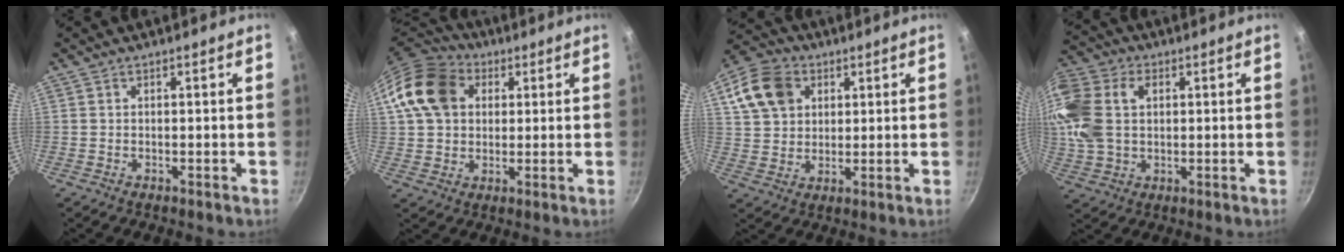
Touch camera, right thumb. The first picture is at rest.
{"total": 14.6, "force": [3.9, 11.3, 8.3], "torque": [-0.139, 0.018, 0.057]}
{"total": 12.1, "force": [4.6, 9.4, 6.1], "torque": [-0.099, 0.005, 0.079]}
{"total": 18.2, "force": [3.5, 13.1, 12.0], "torque": [-0.272, 0.027, 0.060]}